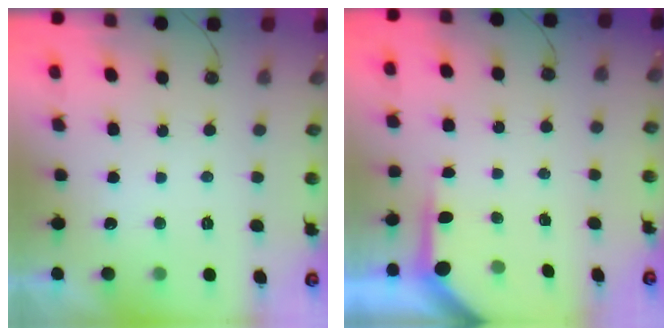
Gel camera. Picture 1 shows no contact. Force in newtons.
{"total": 4.6, "press": 4.5, "slide": 0.4}